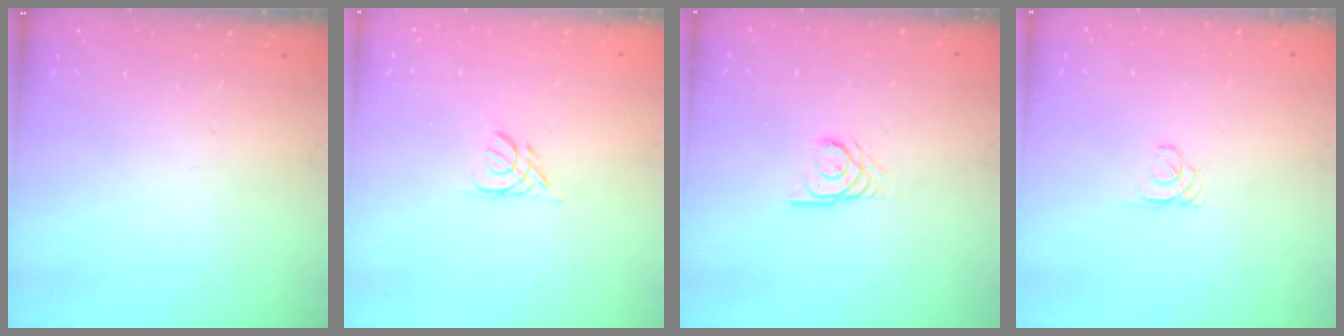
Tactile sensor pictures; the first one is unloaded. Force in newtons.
{"total": 3.6, "press": 3.5, "slide": 0.7}
{"total": 2.7, "press": 2.7, "slide": 0.2}
{"total": 0.6, "press": 0.6, "slide": 0.1}